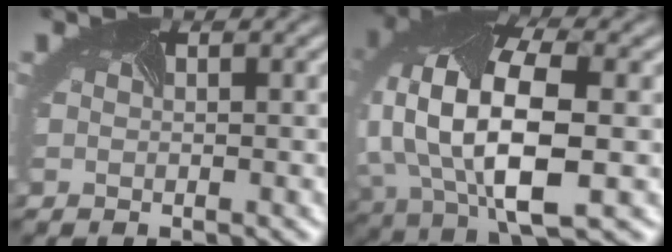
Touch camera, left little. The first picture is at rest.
{"total": 13.7, "force": [0.0, 7.3, 11.6], "torque": [-0.238, -0.015, 0.003]}